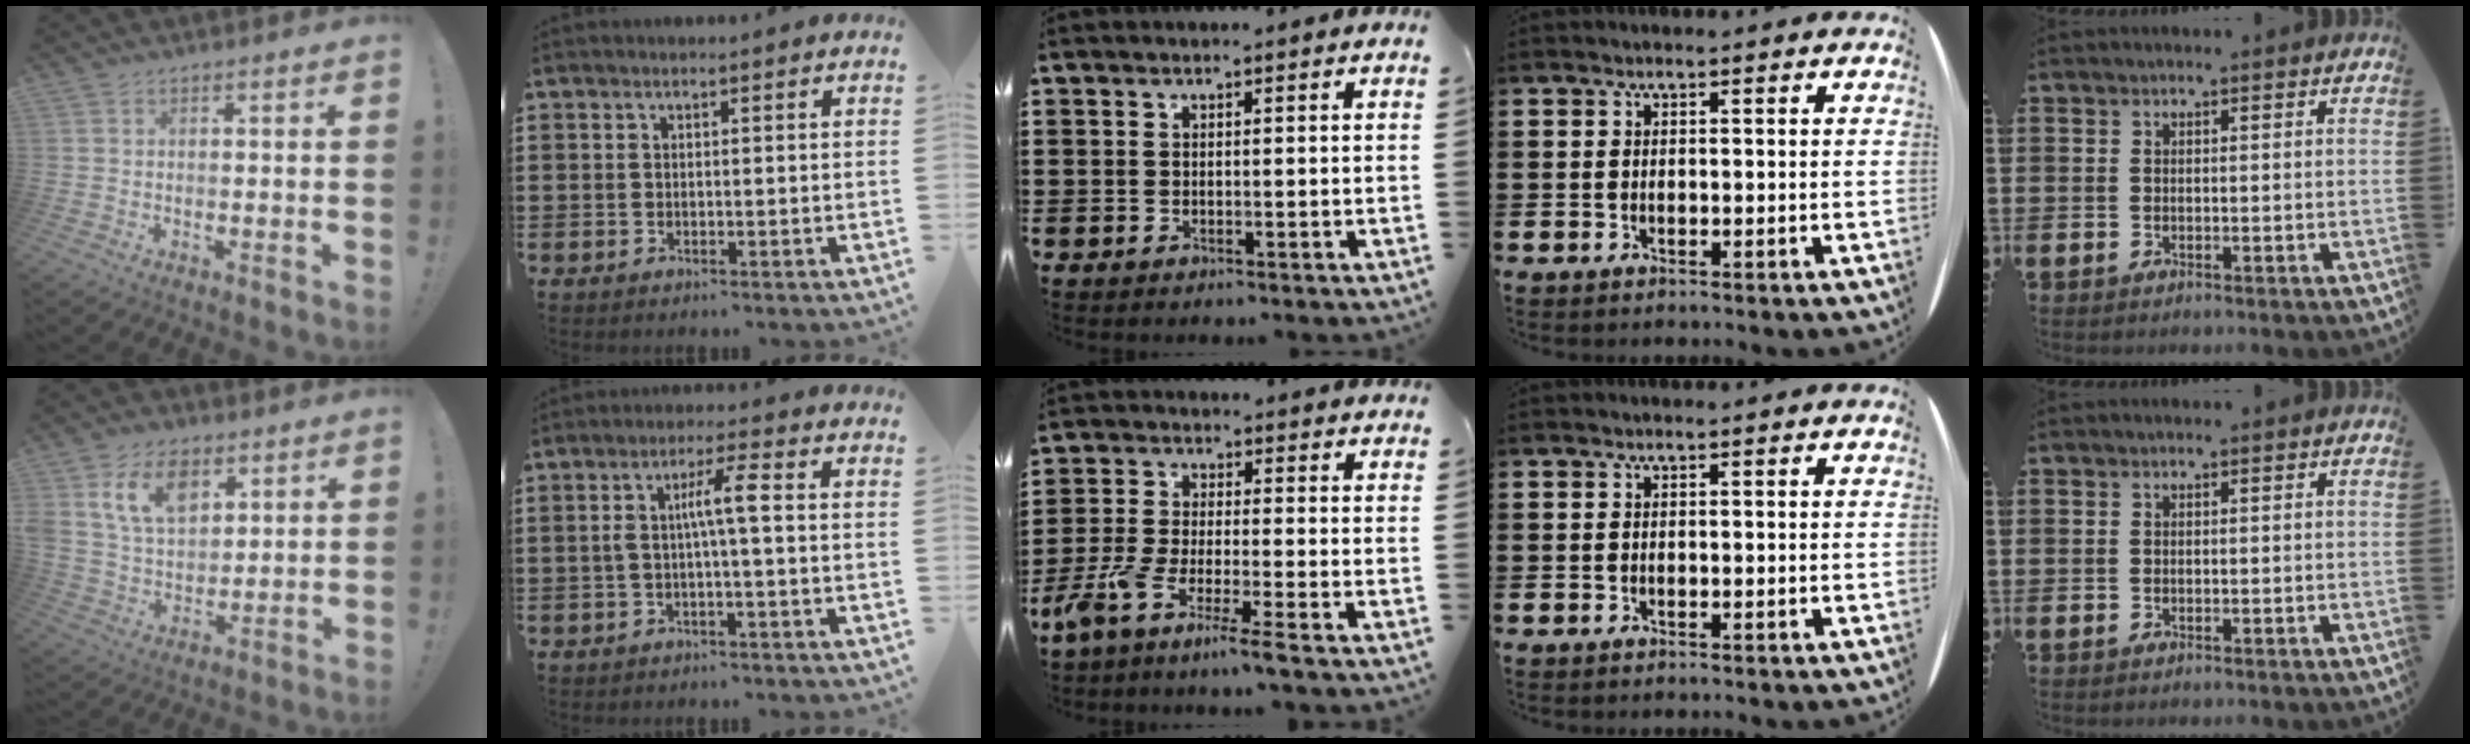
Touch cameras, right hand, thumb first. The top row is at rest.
{"thumb": {"total": 13.5, "force": [6.6, 8.9, 7.7], "torque": [-0.134, -0.016, 0.128]}, "index": {"total": 4.9, "force": [-0.1, 0.4, 4.9], "torque": [-0.095, 0.007, -0.009]}, "middle": {"total": 6.3, "force": [-5.2, -0.6, 3.5], "torque": [-0.088, -0.020, -0.107]}}